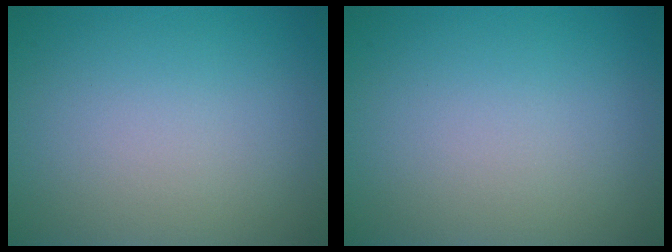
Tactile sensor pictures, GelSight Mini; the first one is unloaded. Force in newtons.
{"total": 0.0}